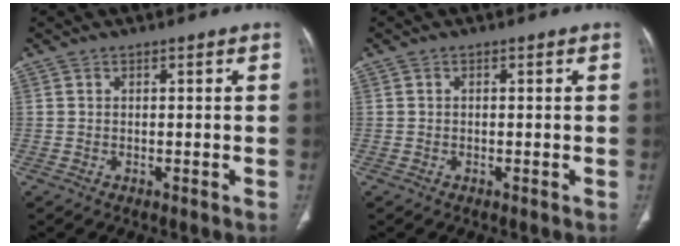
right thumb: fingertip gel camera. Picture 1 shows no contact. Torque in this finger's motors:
{"motor_torque": [-0.07, 0.23, -0.45, 0.09, -0.02]}